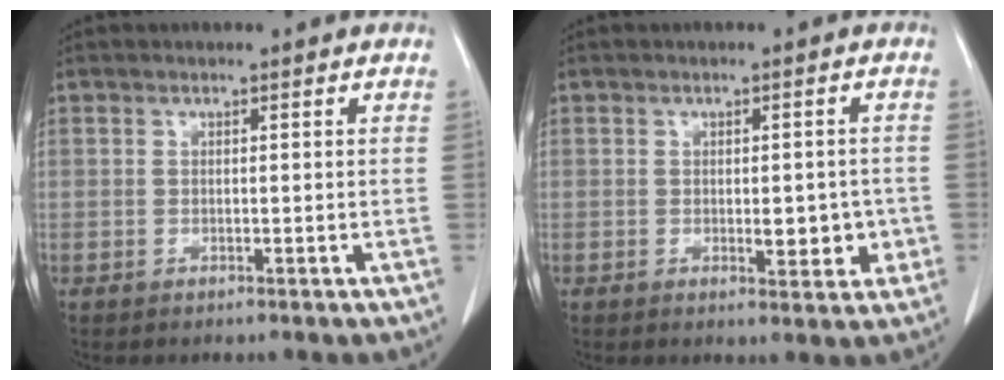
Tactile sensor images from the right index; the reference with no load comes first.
{"total": 4.5, "force": [-0.9, 2.0, 4.0], "torque": [-0.047, -0.002, -0.006]}